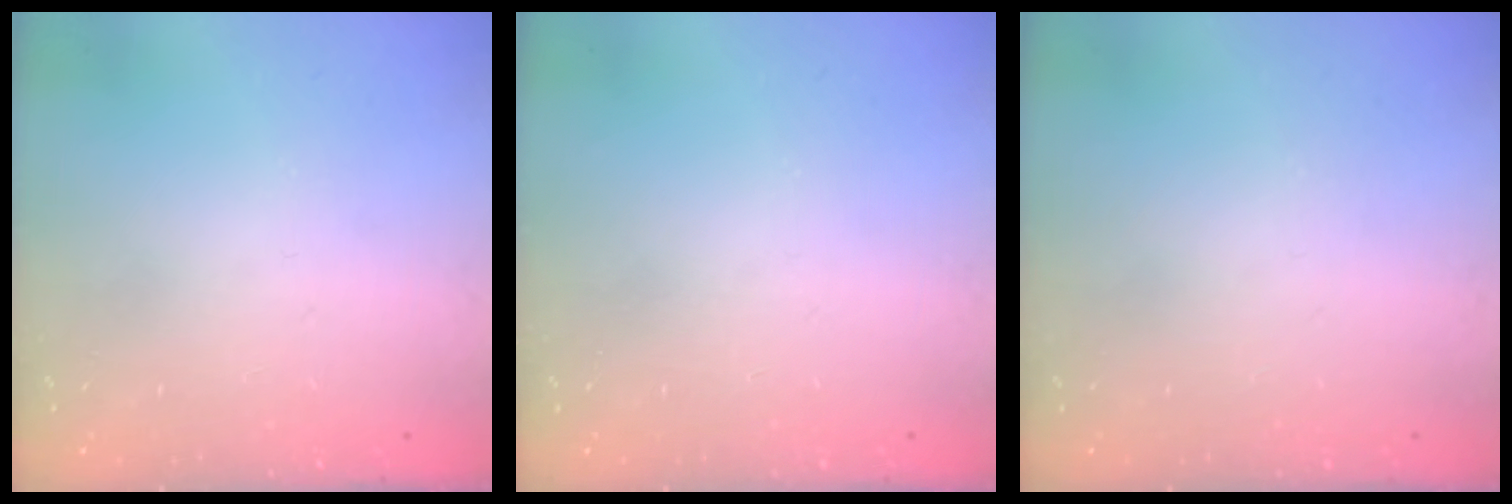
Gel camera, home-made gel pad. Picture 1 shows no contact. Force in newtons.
{"total": 0.0}
{"total": 0.0}